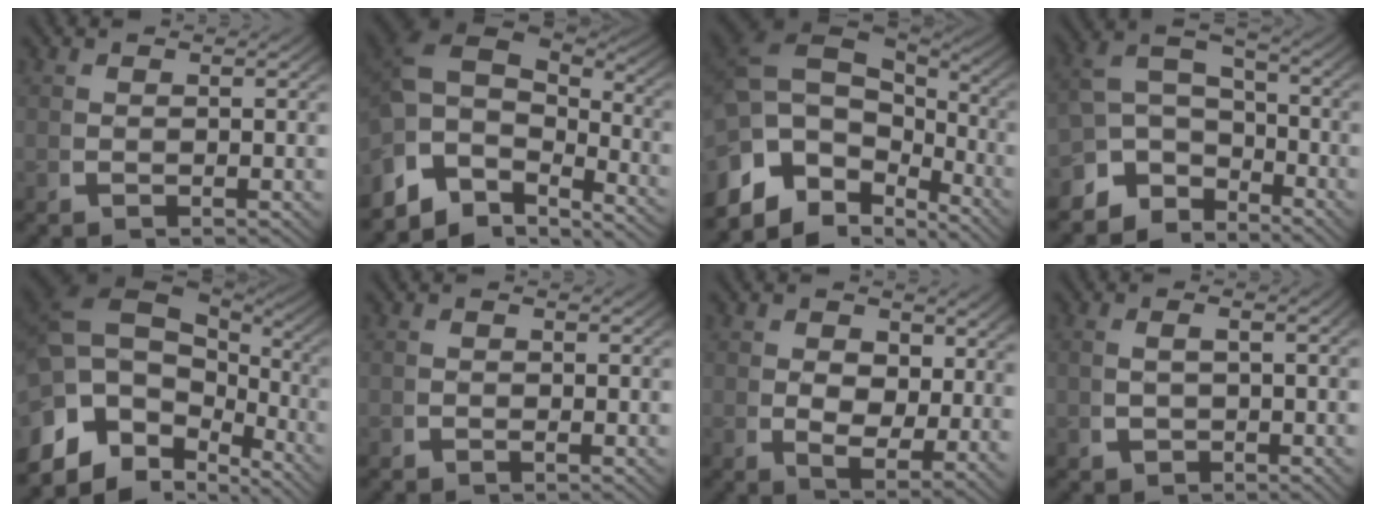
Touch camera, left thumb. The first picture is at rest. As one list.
[{"total": 12.2, "force": [-0.9, 8.4, 8.8], "torque": [-0.205, -0.052, 0.014]}, {"total": 13.4, "force": [-1.2, 9.1, 9.8], "torque": [-0.228, -0.048, 0.007]}, {"total": 7.7, "force": [-1.6, 6.0, 4.6], "torque": [-0.086, -0.015, -0.037]}, {"total": 14.9, "force": [-1.2, 10.2, 10.7], "torque": [-0.233, -0.043, -0.003]}, {"total": 0.6, "force": [-0.4, 0.2, 0.3], "torque": [-0.005, -0.001, -0.011]}, {"total": 6.4, "force": [-0.4, 4.6, 4.4], "torque": [-0.089, -0.051, 0.015]}, {"total": 2.0, "force": [-0.5, 0.6, 1.8], "torque": [-0.040, -0.001, -0.001]}]